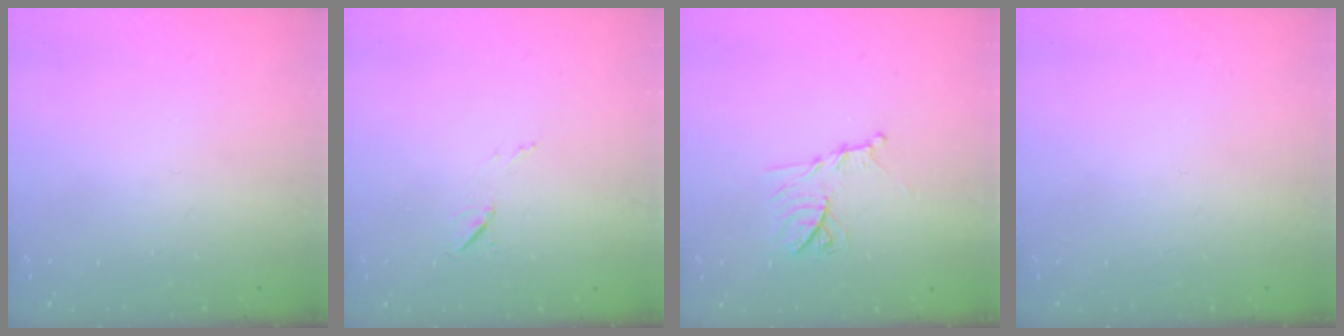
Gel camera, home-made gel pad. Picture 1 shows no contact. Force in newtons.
{"total": 5.0, "press": 4.6, "slide": 1.9}
{"total": 11.2, "press": 11.2, "slide": 0.5}
{"total": 0.0}